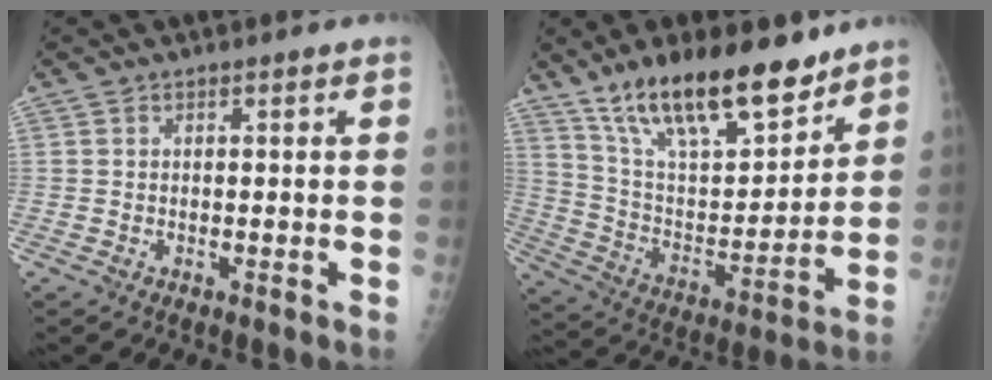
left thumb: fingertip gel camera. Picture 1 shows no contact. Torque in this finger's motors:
{"motor_torque": [0.73, 0.52, 1.47, -1.31, 0.38]}